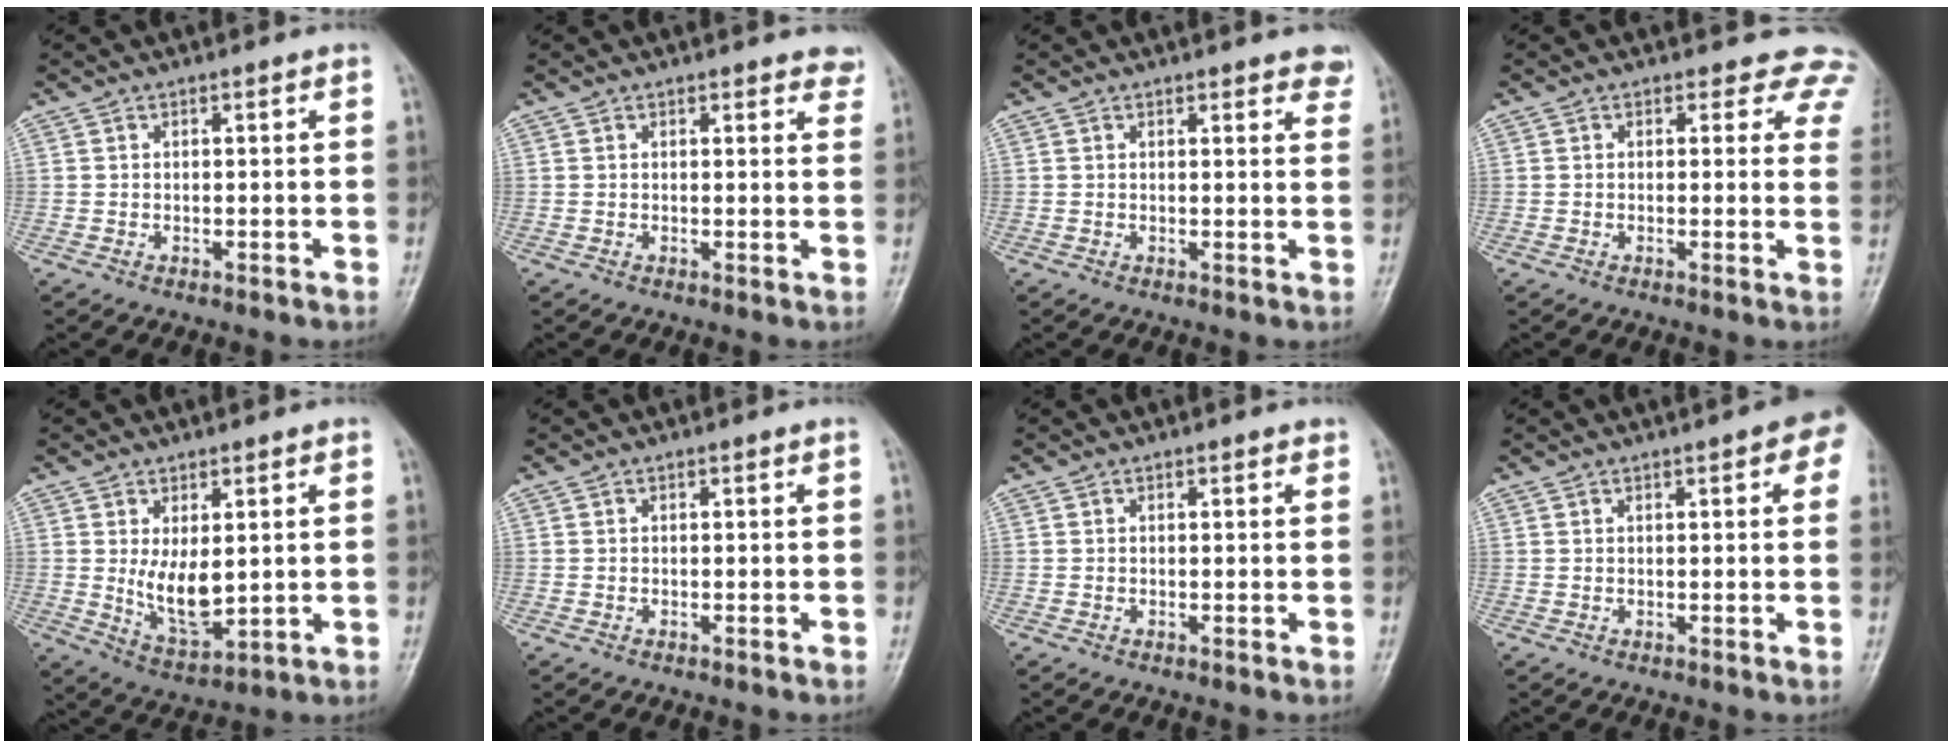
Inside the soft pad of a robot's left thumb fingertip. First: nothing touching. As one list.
[{"total": 3.6, "force": [2.9, 1.4, 1.5], "torque": [0.009, -0.010, 0.022]}, {"total": 4.8, "force": [3.7, 1.6, 2.7], "torque": [-0.005, -0.010, 0.035]}, {"total": 6.6, "force": [5.3, 3.6, 1.4], "torque": [0.031, -0.016, 0.028]}, {"total": 8.6, "force": [1.1, 4.4, 7.2], "torque": [-0.107, -0.027, 0.035]}, {"total": 0.0}, {"total": 0.8, "force": [0.5, 0.4, 0.5], "torque": [-0.006, -0.001, 0.003]}, {"total": 6.1, "force": [2.6, 1.7, 5.3], "torque": [-0.048, 0.002, 0.022]}]